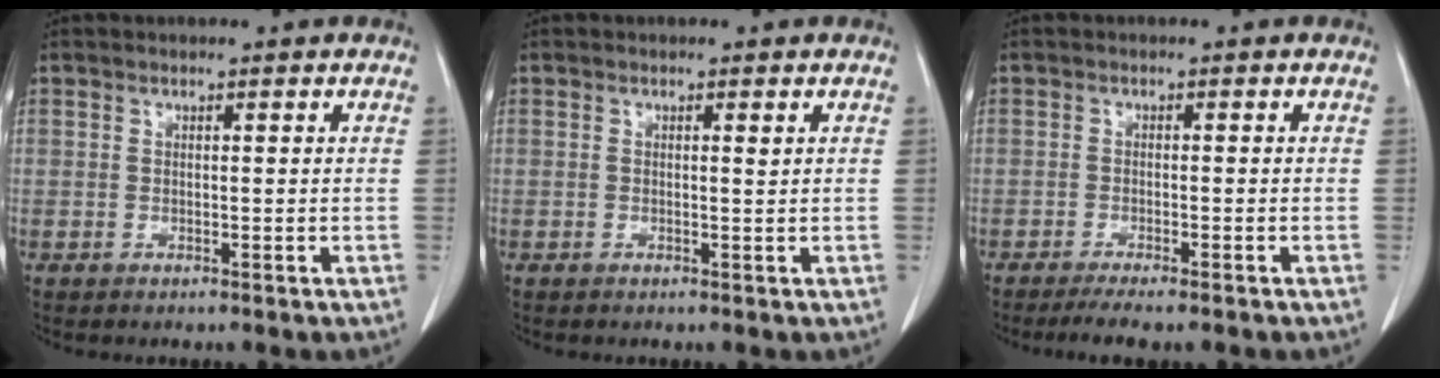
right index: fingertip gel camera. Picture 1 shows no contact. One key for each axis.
{"total": 0.7, "fx": 0.2, "fy": 0.0, "fz": 0.6, "tx": -0.013, "ty": 0.000, "tz": 0.002}
{"total": 5.2, "fx": -4.3, "fy": 0.3, "fz": 3.0, "tx": -0.036, "ty": -0.010, "tz": -0.064}